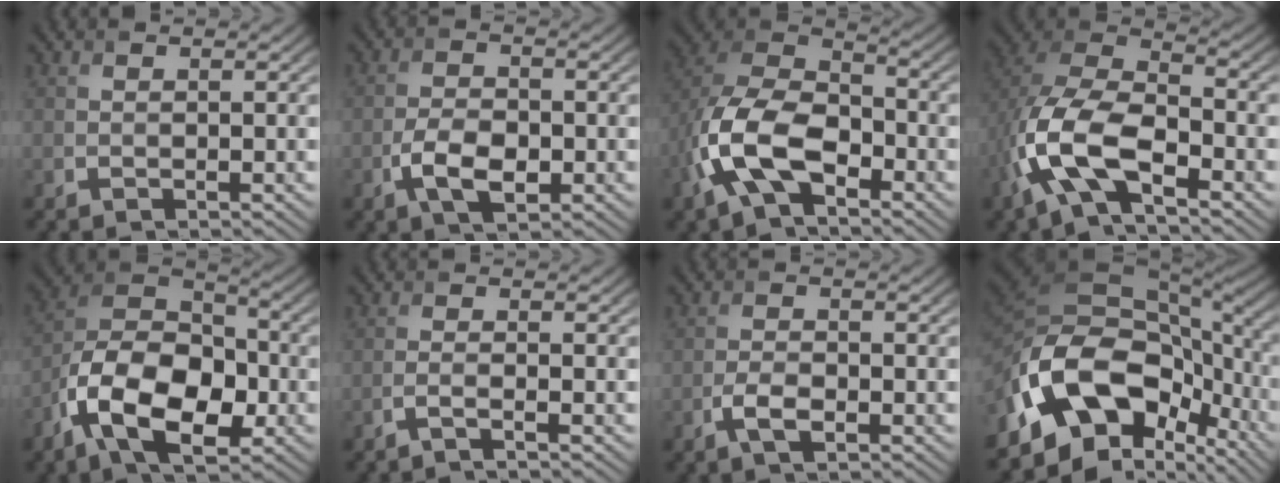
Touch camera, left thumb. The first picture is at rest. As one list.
[{"total": 5.2, "force": [-2.0, 2.8, 3.9], "torque": [-0.081, -0.002, -0.040]}, {"total": 13.3, "force": [-5.6, 7.4, 9.6], "torque": [-0.230, -0.013, -0.119]}, {"total": 13.2, "force": [-5.5, 6.4, 10.1], "torque": [-0.240, -0.013, -0.116]}, {"total": 14.4, "force": [-6.1, 8.3, 10.0], "torque": [-0.202, -0.018, -0.133]}, {"total": 1.6, "force": [-1.1, 0.2, 1.1], "torque": [-0.014, 0.004, -0.034]}, {"total": 3.0, "force": [-1.6, 1.3, 2.2], "torque": [-0.048, -0.001, -0.035]}, {"total": 17.9, "force": [-6.0, 10.9, 12.9], "torque": [-0.287, -0.019, -0.094]}]